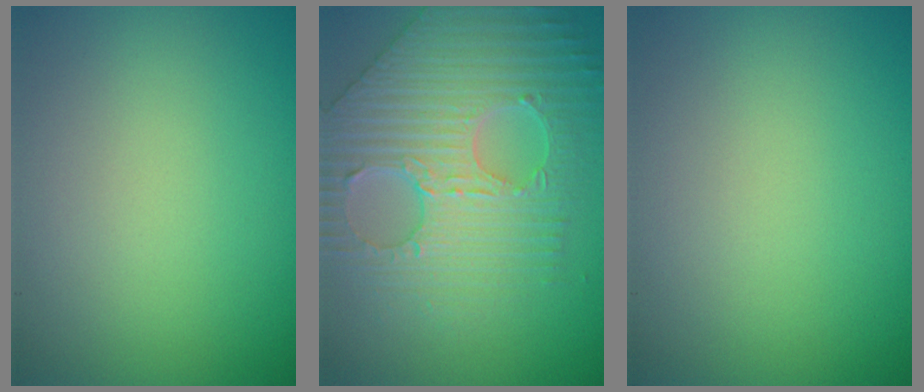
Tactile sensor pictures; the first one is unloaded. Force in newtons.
{"total": 6.4, "press": 5.5, "slide": 3.3}
{"total": 0.0}